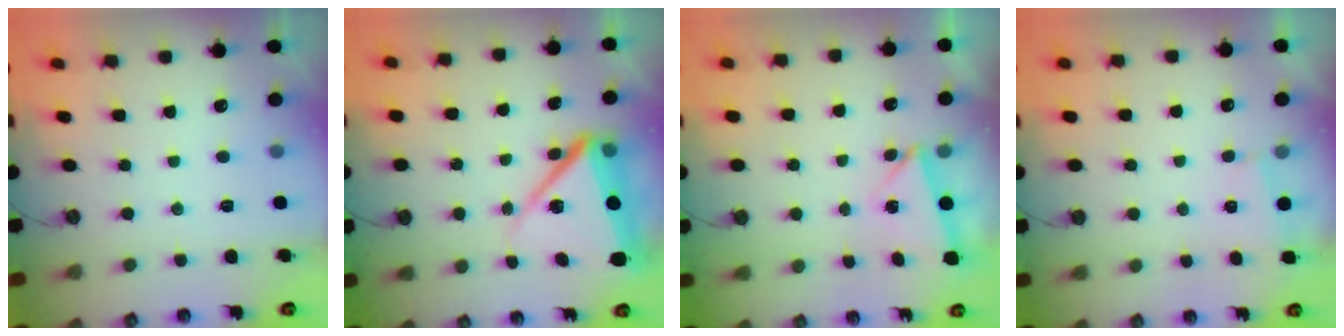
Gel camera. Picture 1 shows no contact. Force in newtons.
{"total": 13.0, "press": 10.5, "slide": 7.7}
{"total": 2.9, "press": 2.7, "slide": 1.2}
{"total": 1.1, "press": 1.0, "slide": 0.3}